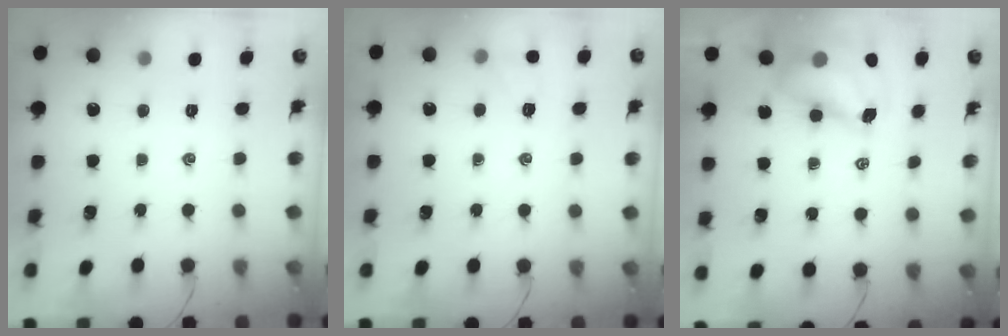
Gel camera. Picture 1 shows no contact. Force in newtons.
{"total": 5.2, "press": 5.0, "slide": 1.2}
{"total": 9.0, "press": 8.8, "slide": 1.9}